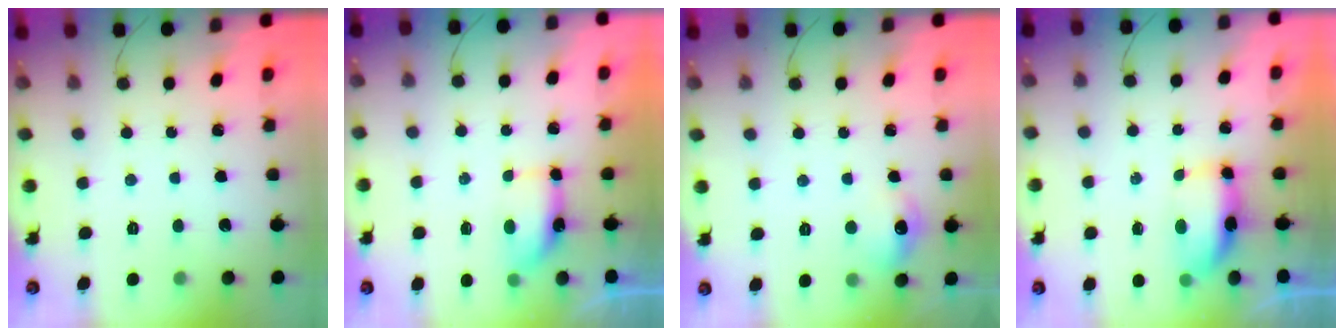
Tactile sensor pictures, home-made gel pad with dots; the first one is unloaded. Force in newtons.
{"total": 5.5, "press": 5.5, "slide": 0.4}
{"total": 8.2, "press": 8.1, "slide": 1.2}
{"total": 13.8, "press": 8.9, "slide": 10.6}